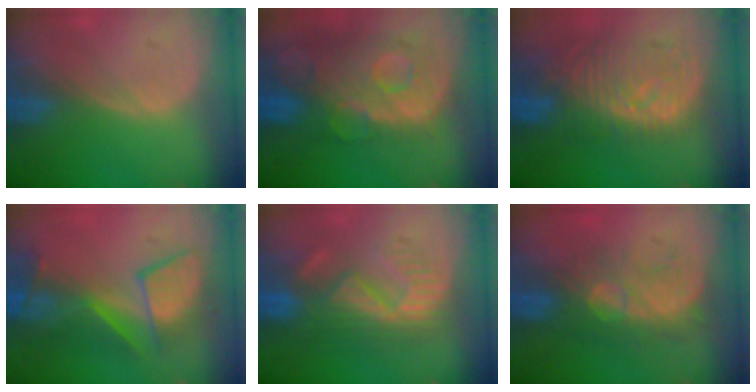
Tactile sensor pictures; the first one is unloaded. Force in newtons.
{"total": 12.5, "press": 10.3, "slide": 7.0}
{"total": 10.3, "press": 9.3, "slide": 4.4}
{"total": 8.8, "press": 8.8, "slide": 0.6}
{"total": 8.7, "press": 8.4, "slide": 2.1}
{"total": 8.8, "press": 7.6, "slide": 4.5}